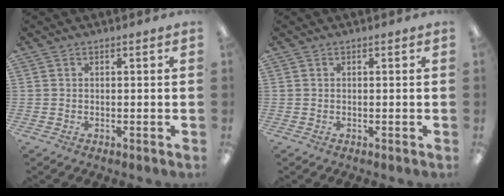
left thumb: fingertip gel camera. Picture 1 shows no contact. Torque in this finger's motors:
{"motor_torque": [-0.03, 0.01, 0.05, -0.04, 0.00]}